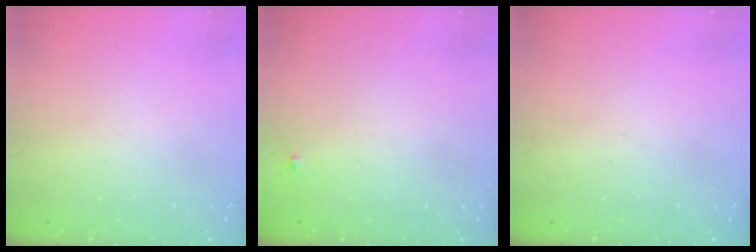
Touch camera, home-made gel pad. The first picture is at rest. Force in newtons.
{"total": 2.7, "press": 2.7, "slide": 0.3}
{"total": 0.0}